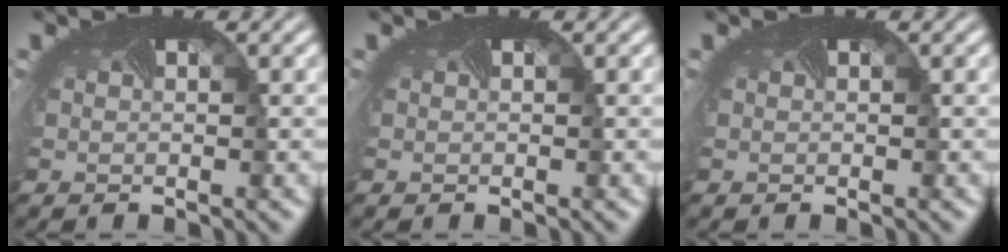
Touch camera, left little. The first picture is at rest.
{"total": 0.0}
{"total": 0.0}